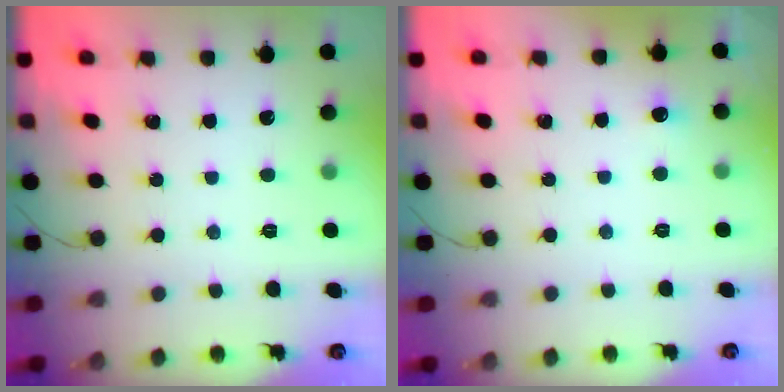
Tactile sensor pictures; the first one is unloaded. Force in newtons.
{"total": 3.0, "press": 2.8, "slide": 1.2}